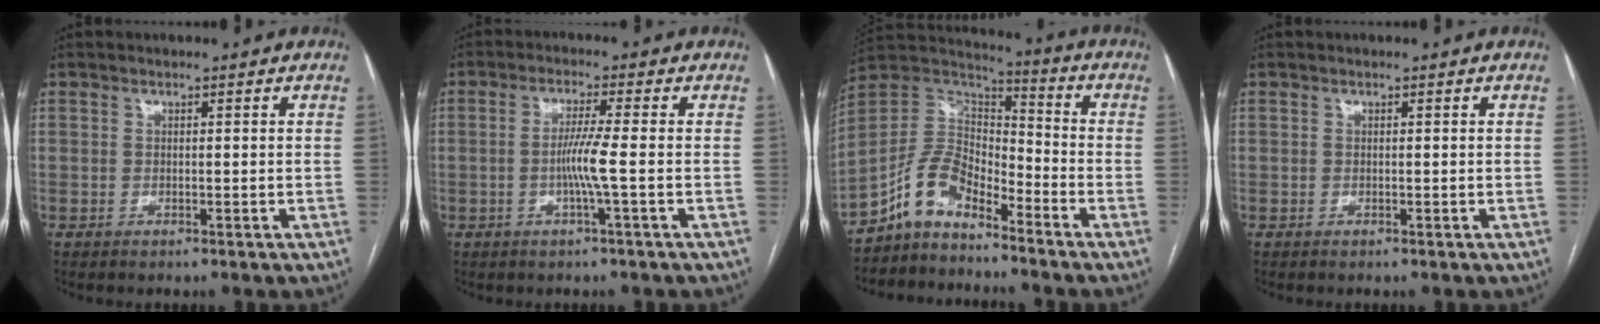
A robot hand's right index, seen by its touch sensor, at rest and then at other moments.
{"total": 4.5, "force": [-1.0, -1.1, 4.2], "torque": [-0.087, -0.002, -0.020]}
{"total": 9.5, "force": [-7.1, 4.1, 4.7], "torque": [-0.100, 0.036, -0.141]}
{"total": 0.0}